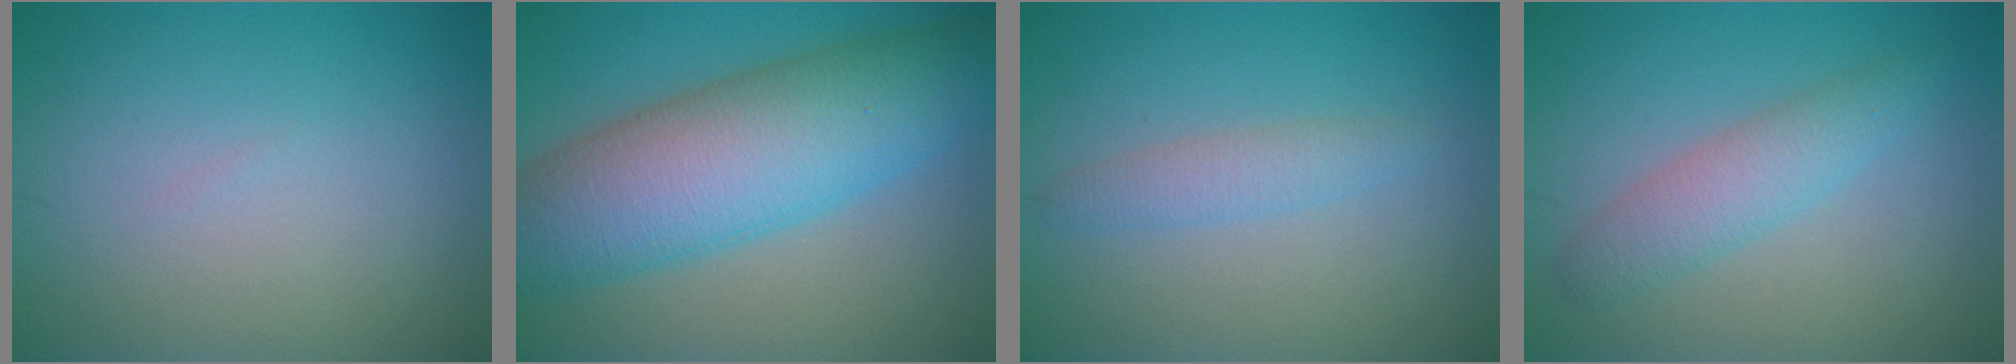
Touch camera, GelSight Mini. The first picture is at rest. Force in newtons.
{"total": 11.4, "press": 11.4, "slide": 0.2}
{"total": 1.9, "press": 1.9, "slide": 0.0}
{"total": 3.1, "press": 3.1, "slide": 0.1}